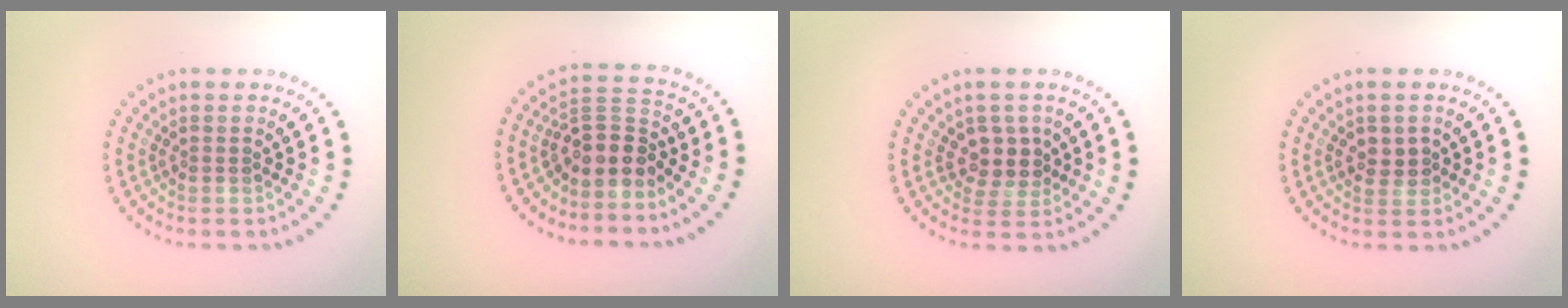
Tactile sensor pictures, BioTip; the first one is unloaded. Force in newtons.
{"total": 3.4, "press": 2.6, "slide": 2.1}
{"total": 2.7, "press": 2.2, "slide": 1.5}
{"total": 1.9, "press": 1.8, "slide": 0.6}